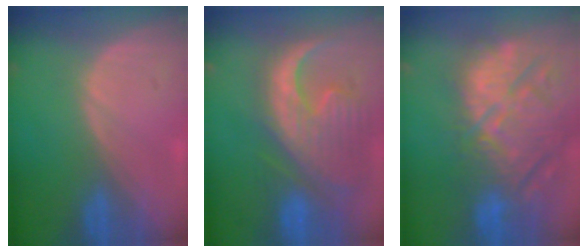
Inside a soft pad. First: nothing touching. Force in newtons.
{"total": 13.5, "press": 11.6, "slide": 6.9}
{"total": 15.2, "press": 13.0, "slide": 7.9}